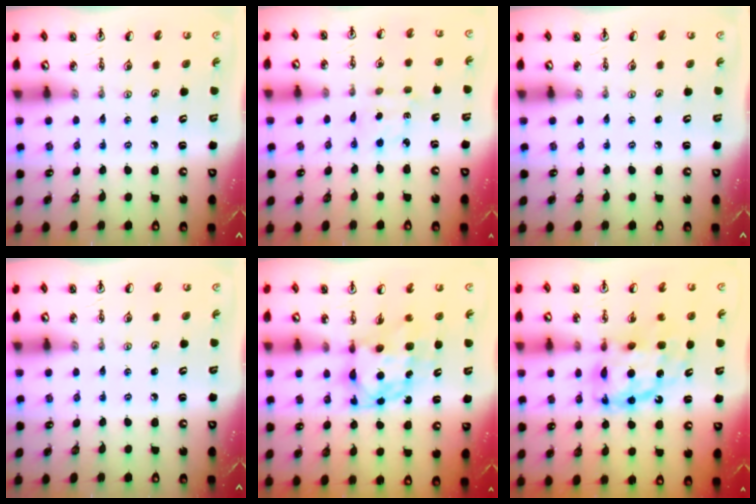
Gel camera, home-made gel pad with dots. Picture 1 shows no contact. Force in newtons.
{"total": 2.2, "press": 2.1, "slide": 0.7}
{"total": 0.0}
{"total": 0.0}
{"total": 8.1, "press": 8.0, "slide": 0.6}
{"total": 13.6, "press": 13.5, "slide": 1.4}